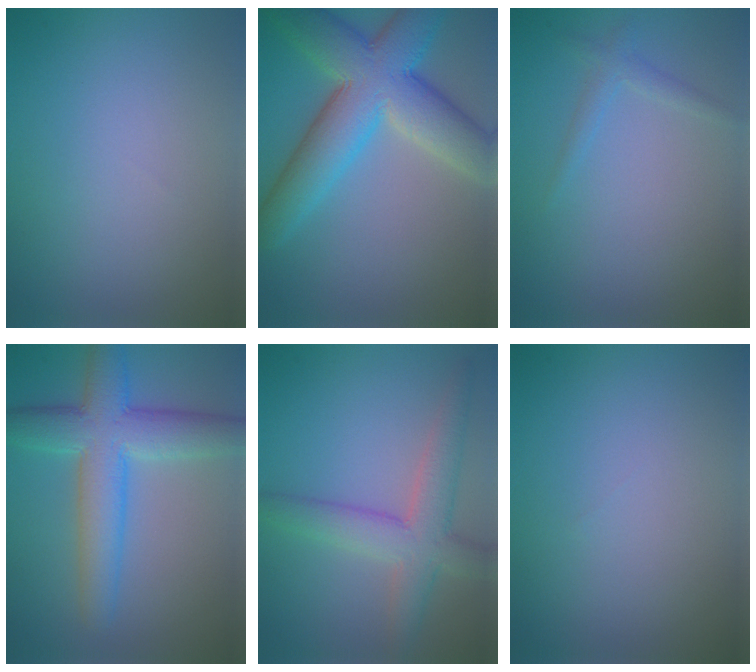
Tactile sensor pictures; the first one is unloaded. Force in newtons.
{"total": 10.1, "press": 10.1, "slide": 0.5}
{"total": 1.2, "press": 1.2, "slide": 0.0}
{"total": 7.1, "press": 7.1, "slide": 0.3}
{"total": 5.1, "press": 5.1, "slide": 0.3}
{"total": 0.0}